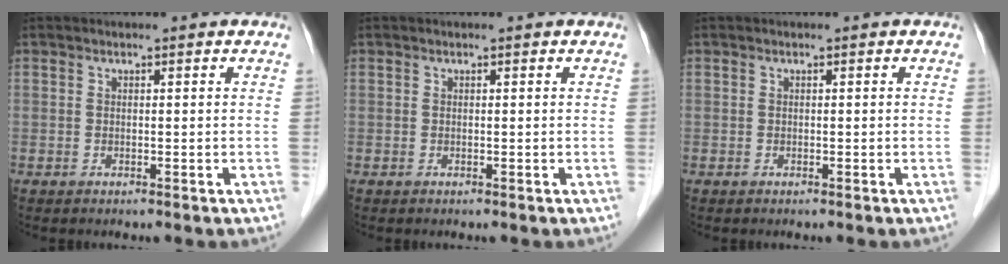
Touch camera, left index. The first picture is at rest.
{"total": 0.0}
{"total": 0.0}